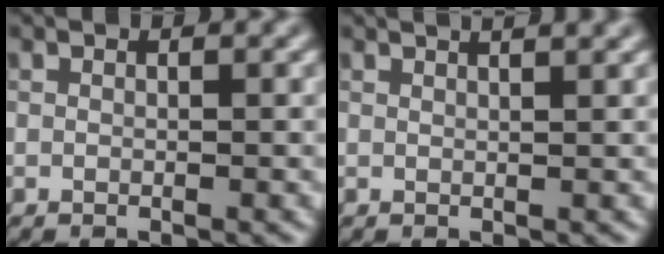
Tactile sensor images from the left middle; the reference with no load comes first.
{"total": 4.3, "force": [2.8, 1.9, 2.6], "torque": [-0.004, 0.034, 0.001]}